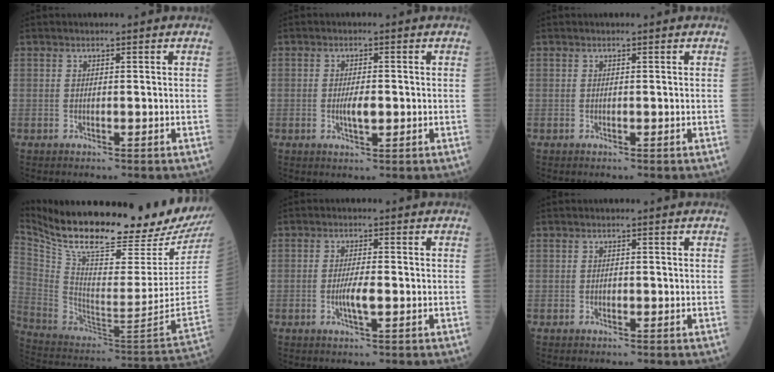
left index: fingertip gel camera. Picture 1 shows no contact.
{"total": 2.6, "force": [-0.3, 0.8, 2.5], "torque": [-0.052, -0.001, -0.003]}
{"total": 0.0}
{"total": 30.2, "force": [25.8, 2.8, 15.5], "torque": [-0.280, -0.086, 0.385]}
{"total": 2.8, "force": [-0.6, 0.3, 2.8], "torque": [-0.057, -0.003, -0.011]}
{"total": 0.0}